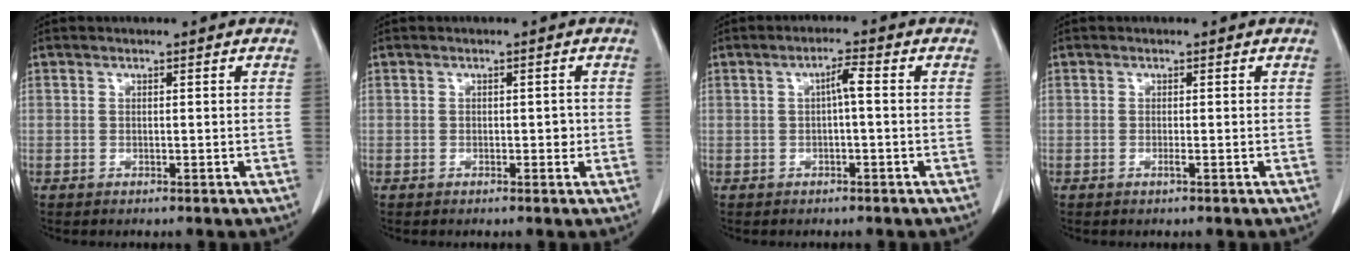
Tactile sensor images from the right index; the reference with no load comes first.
{"total": 1.2, "force": [-0.2, 0.7, 0.9], "torque": [-0.009, 0.002, -0.002]}
{"total": 2.5, "force": [0.1, 0.2, 2.5], "torque": [-0.045, 0.005, 0.001]}
{"total": 0.5, "force": [-0.2, -0.1, 0.5], "torque": [-0.008, 0.000, -0.005]}